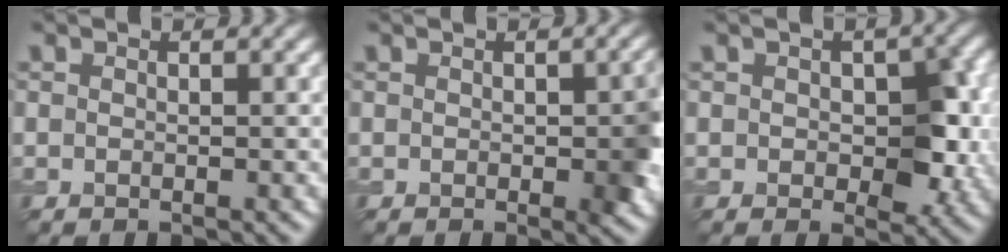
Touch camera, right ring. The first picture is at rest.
{"total": 3.1, "force": [-0.4, 0.9, 2.9], "torque": [-0.035, -0.002, -0.004]}
{"total": 5.3, "force": [0.0, 3.1, 4.3], "torque": [-0.055, -0.005, 0.003]}